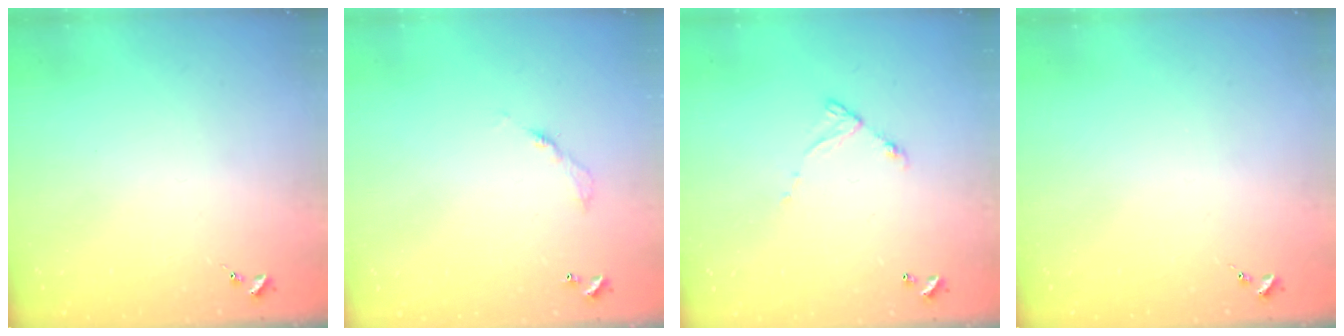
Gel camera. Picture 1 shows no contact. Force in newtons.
{"total": 3.6, "press": 3.6, "slide": 0.2}
{"total": 6.1, "press": 6.1, "slide": 0.5}
{"total": 0.0}